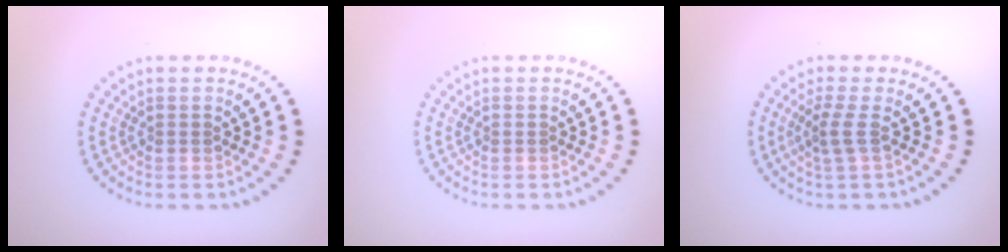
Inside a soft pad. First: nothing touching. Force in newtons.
{"total": 0.0}
{"total": 1.9, "press": 1.2, "slide": 1.4}